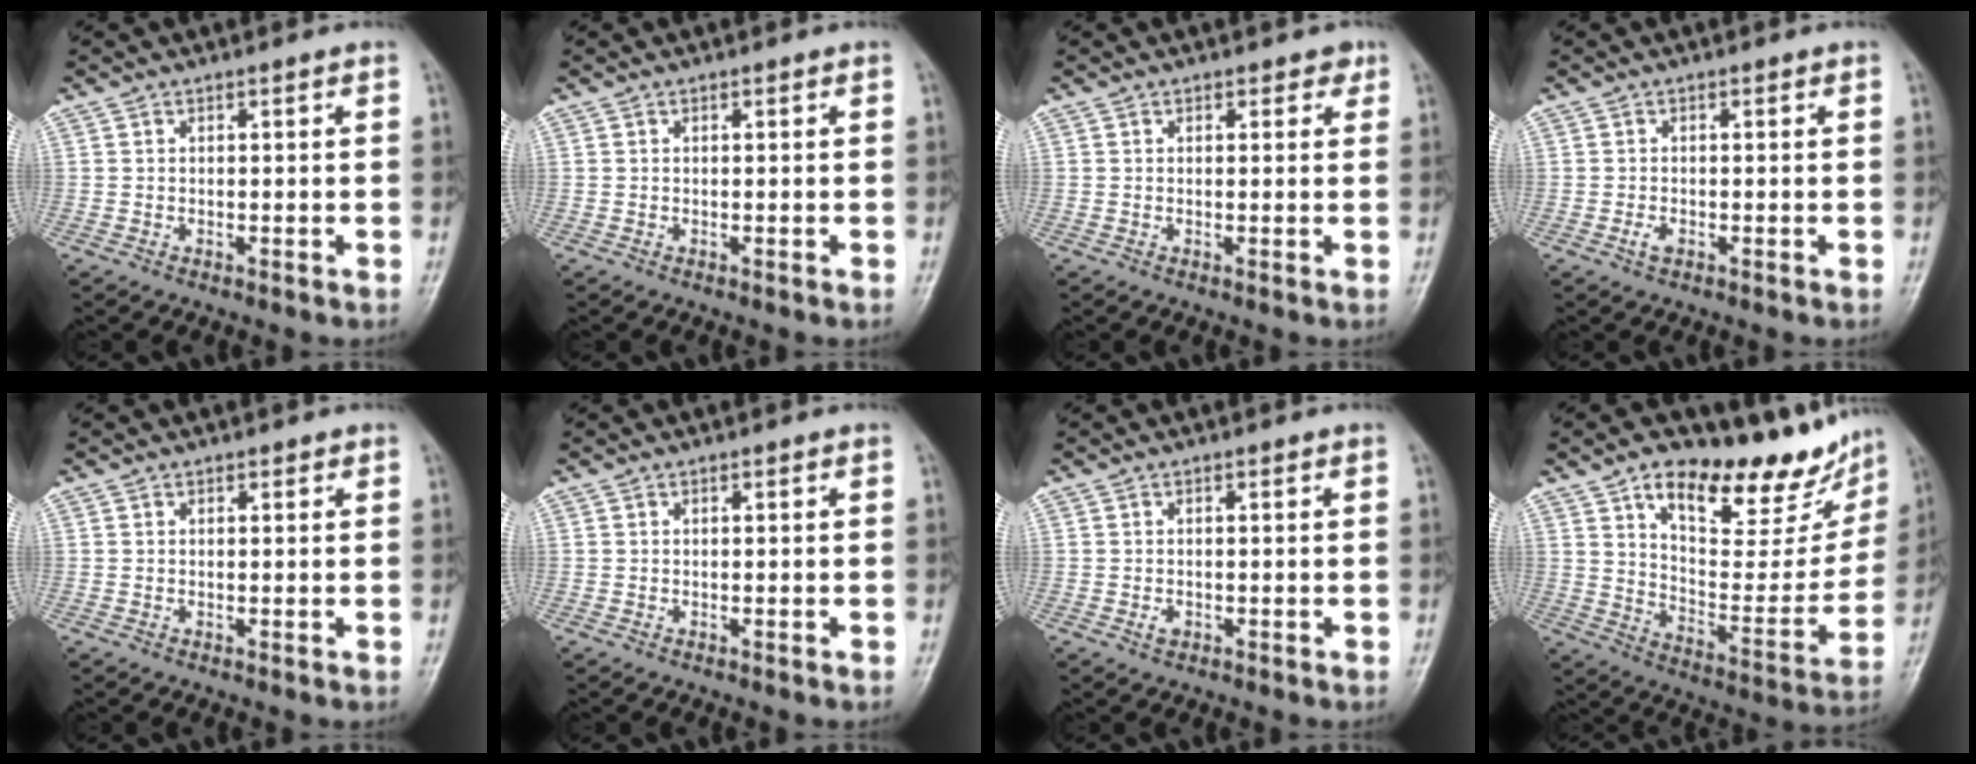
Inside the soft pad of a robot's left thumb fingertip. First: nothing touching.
{"total": 0.0}
{"total": 1.7, "force": [1.1, 1.2, 0.6], "torque": [0.011, -0.003, 0.008]}
{"total": 1.5, "force": [-0.6, 0.9, 1.0], "torque": [-0.018, -0.001, -0.013]}
{"total": 0.7, "force": [0.5, 0.5, 0.3], "torque": [0.003, -0.002, 0.003]}
{"total": 0.0}
{"total": 1.2, "force": [-0.3, 0.9, 0.7], "torque": [-0.007, 0.000, -0.005]}
{"total": 23.1, "force": [15.4, 9.1, 14.7], "torque": [-0.148, -0.068, 0.240]}